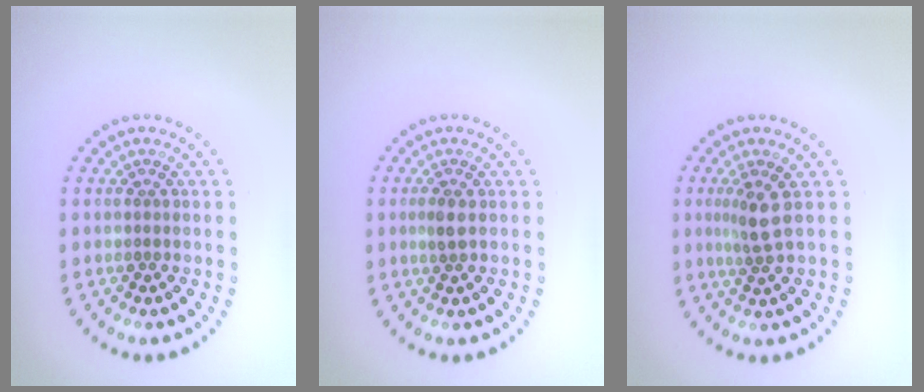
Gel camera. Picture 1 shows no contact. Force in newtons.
{"total": 1.2, "press": 1.2, "slide": 0.3}
{"total": 2.2, "press": 1.7, "slide": 1.4}